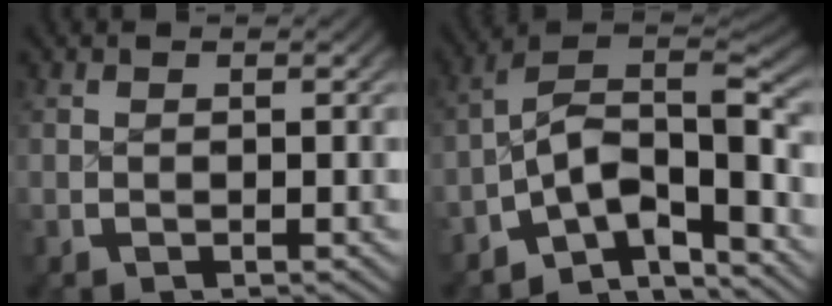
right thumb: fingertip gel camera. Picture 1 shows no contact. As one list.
[{"total": 13.0, "force": [-3.1, 8.9, 8.9], "torque": [-0.163, -0.042, -0.052]}]